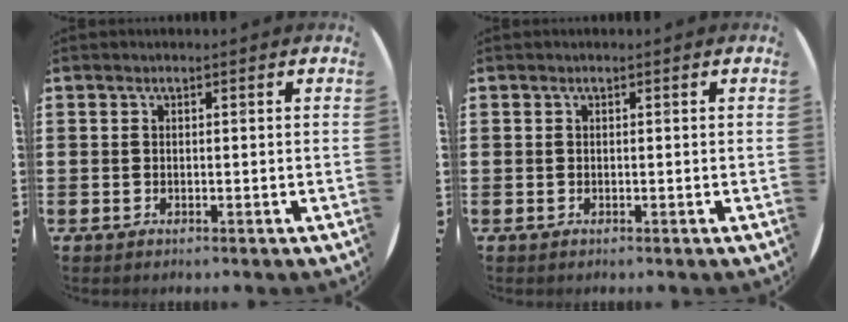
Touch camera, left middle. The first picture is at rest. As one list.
[{"total": 0.0}]